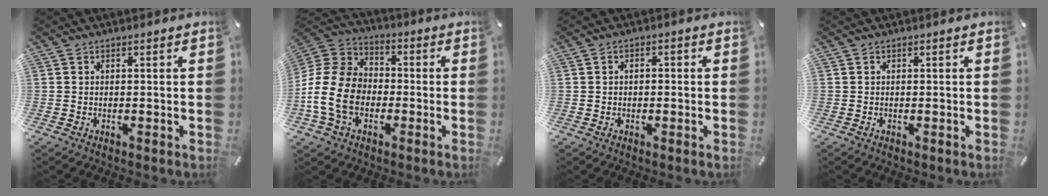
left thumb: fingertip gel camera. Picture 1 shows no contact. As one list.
[{"total": 14.7, "force": [-4.3, 11.3, 8.5], "torque": [-0.195, 0.038, -0.077]}, {"total": 1.3, "force": [-0.4, 0.9, 0.8], "torque": [-0.015, 0.004, -0.010]}, {"total": 0.0}]